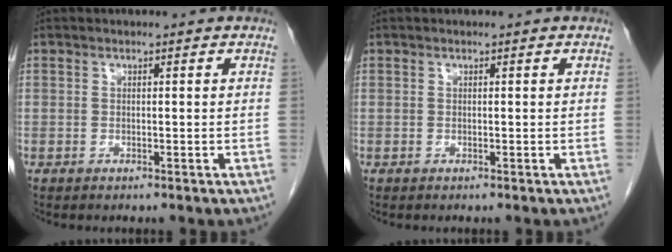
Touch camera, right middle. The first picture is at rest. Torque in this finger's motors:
{"motor_torque": [0.26, 0.14, 0.02, 0.01]}